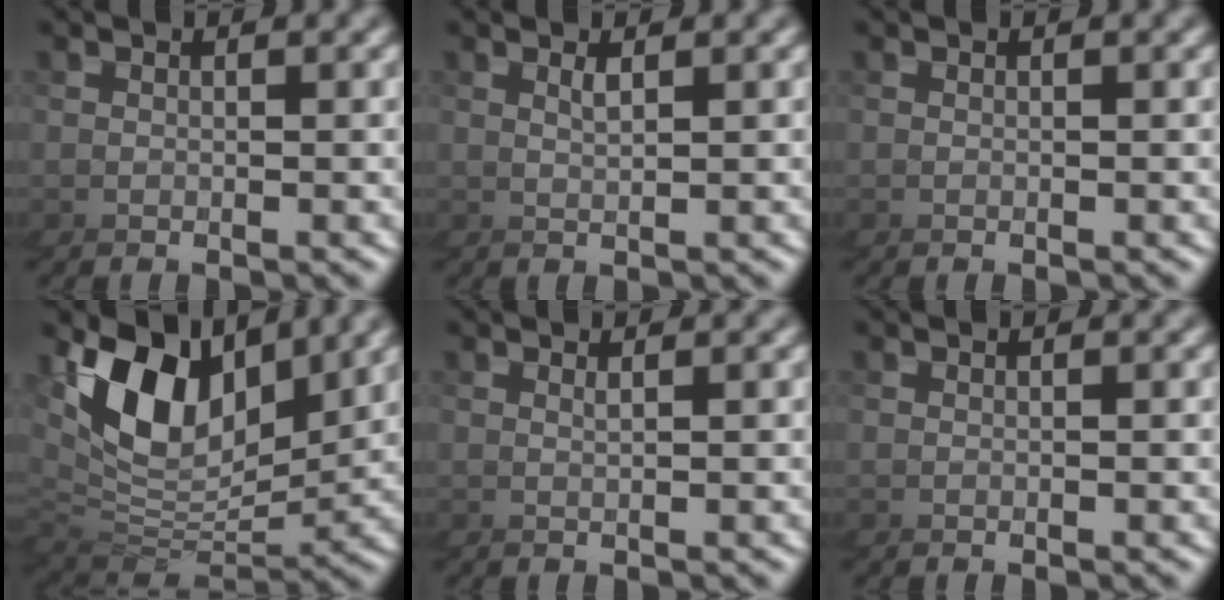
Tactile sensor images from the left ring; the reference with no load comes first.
{"total": 1.7, "force": [1.2, -1.2, -0.3], "torque": [-0.014, 0.005, 0.017]}
{"total": 0.0}
{"total": 6.4, "force": [3.0, 4.3, 3.6], "torque": [-0.095, 0.011, 0.037]}
{"total": 1.1, "force": [0.7, -0.8, 0.1], "torque": [-0.010, 0.005, 0.012]}
{"total": 0.0}